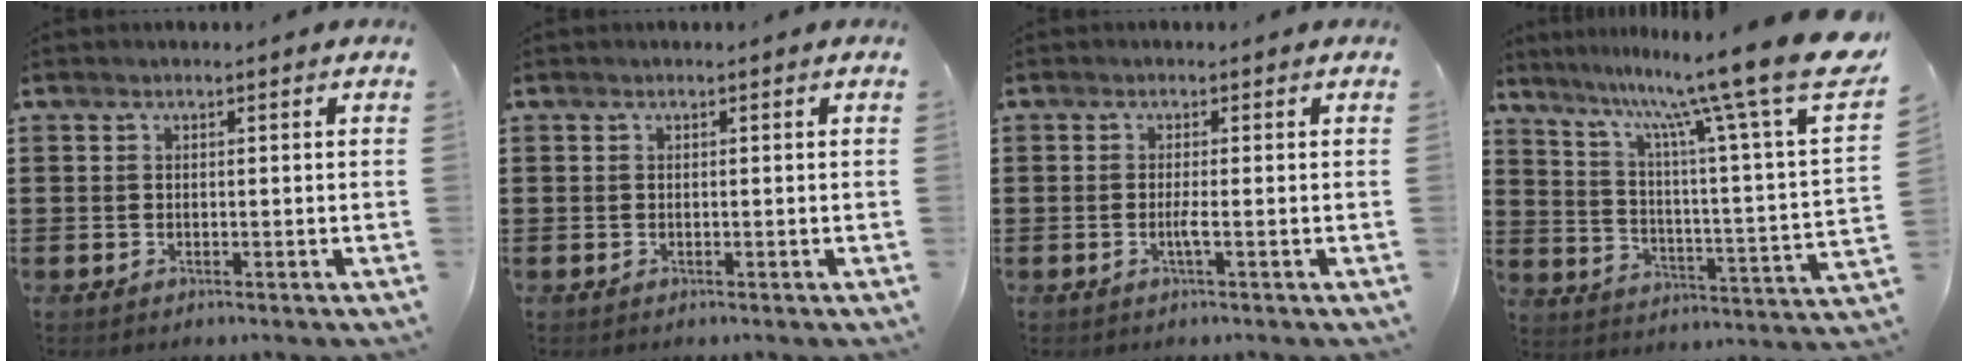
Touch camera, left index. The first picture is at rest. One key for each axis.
{"total": 0.0}
{"total": 1.8, "fx": -0.5, "fy": -0.3, "fz": 1.8, "tx": -0.038, "ty": -0.007, "tz": -0.012}
{"total": 14.7, "fx": 11.6, "fy": -0.8, "fz": 9.0, "tx": -0.187, "ty": -0.079, "tz": 0.182}